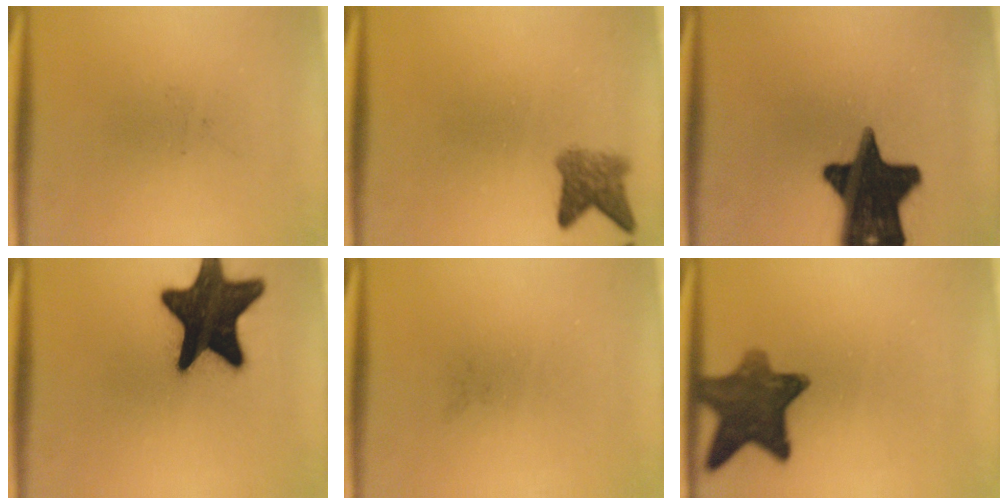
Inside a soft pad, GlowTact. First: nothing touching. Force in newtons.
{"total": 3.7}
{"total": 19.6}
{"total": 18.9}
{"total": 0.0}
{"total": 10.1}